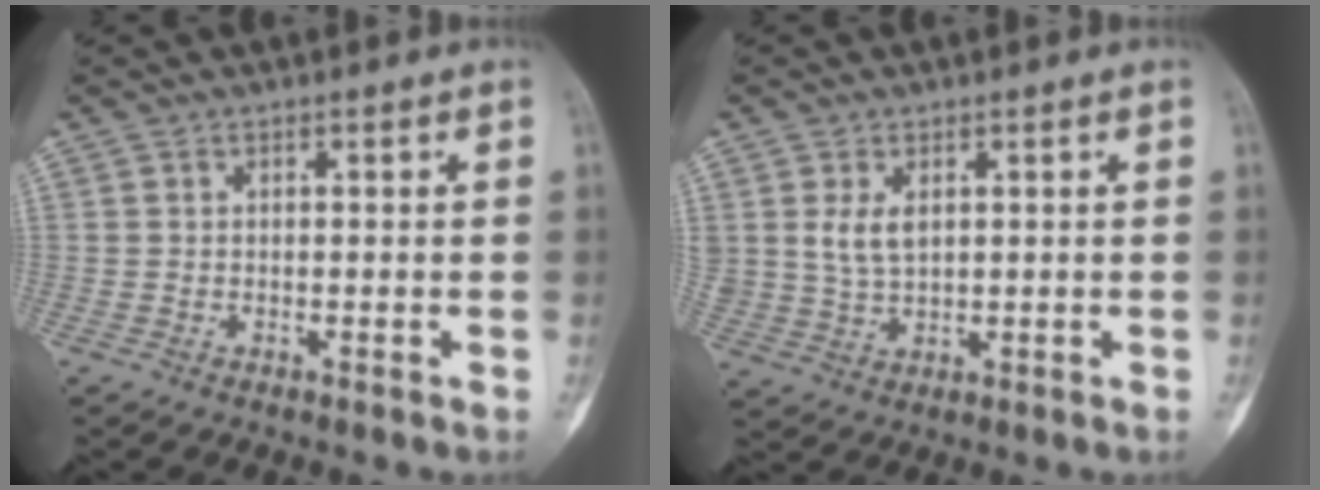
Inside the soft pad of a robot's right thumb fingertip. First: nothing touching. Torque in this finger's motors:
{"motor_torque": [0.09, 0.04, 0.57, 0.30, 0.03]}